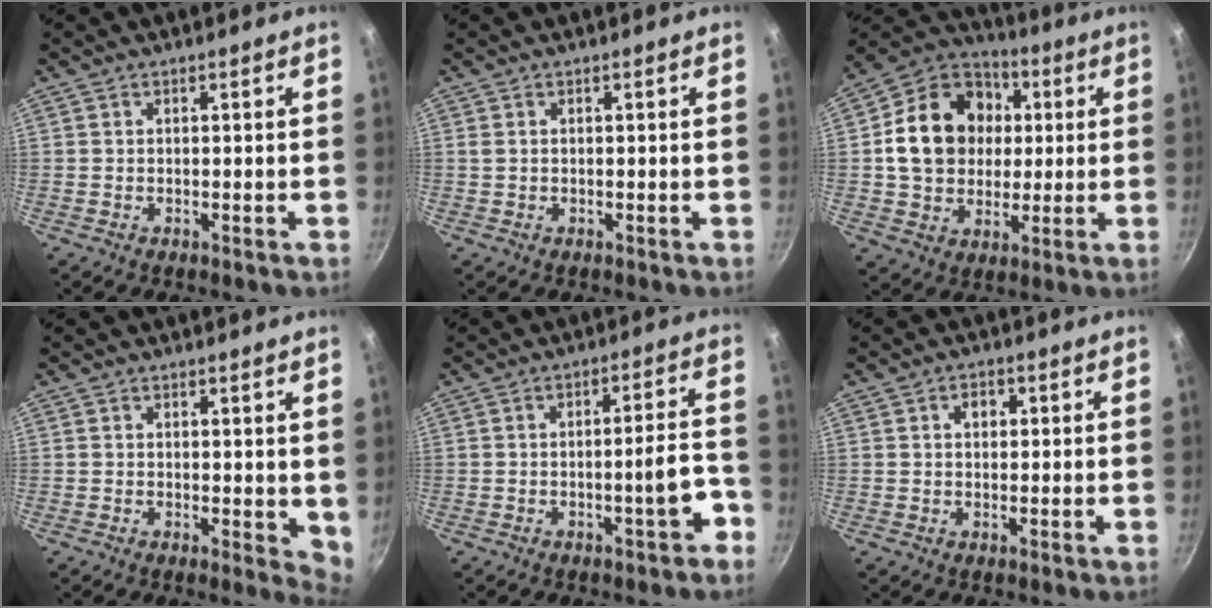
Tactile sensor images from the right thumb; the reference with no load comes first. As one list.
[{"total": 0.5, "force": [0.2, 0.3, 0.4], "torque": [-0.010, 0.002, 0.005]}, {"total": 18.8, "force": [2.6, 15.3, 10.7], "torque": [-0.158, 0.024, 0.040]}, {"total": 4.2, "force": [1.1, 2.1, 3.4], "torque": [-0.033, -0.005, 0.015]}, {"total": 7.1, "force": [-3.5, 1.6, 6.0], "torque": [-0.068, 0.040, -0.041]}, {"total": 2.5, "force": [0.6, 1.8, 1.5], "torque": [-0.009, 0.005, 0.009]}]